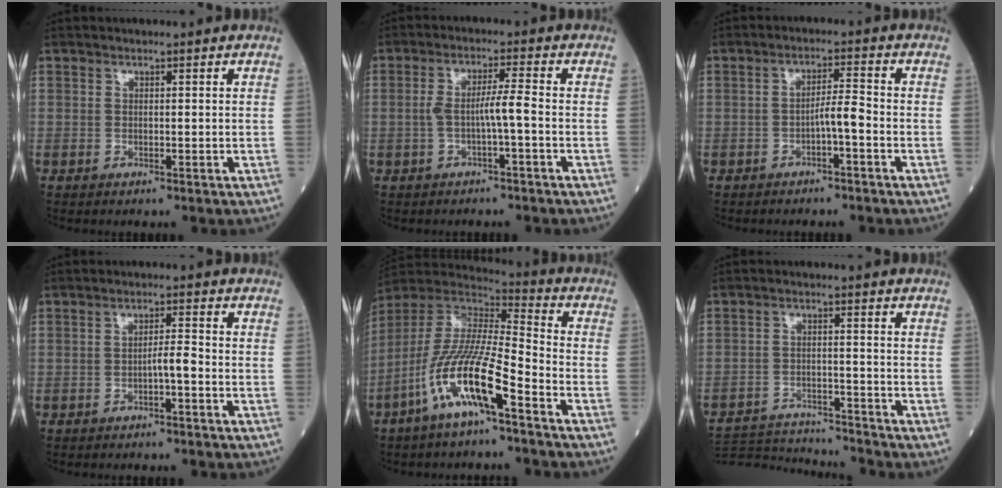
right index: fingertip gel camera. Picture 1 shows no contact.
{"total": 4.1, "force": [-1.0, -0.1, 3.9], "torque": [-0.075, 0.012, -0.017]}
{"total": 3.1, "force": [-1.5, 0.1, 2.8], "torque": [-0.043, 0.006, -0.026]}
{"total": 2.3, "force": [-1.0, 0.1, 2.1], "torque": [-0.030, 0.003, -0.021]}
{"total": 14.7, "force": [-7.5, 1.5, 12.5], "torque": [-0.261, -0.016, -0.147]}
{"total": 12.2, "force": [-12.0, -0.3, 2.0], "torque": [-0.034, 0.003, -0.194]}